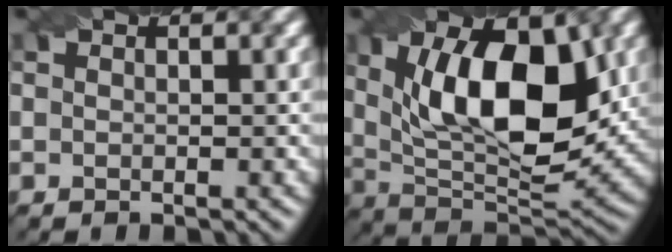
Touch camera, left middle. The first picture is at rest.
{"total": 12.4, "force": [2.5, 5.9, 10.6], "torque": [-0.162, 0.006, 0.045]}